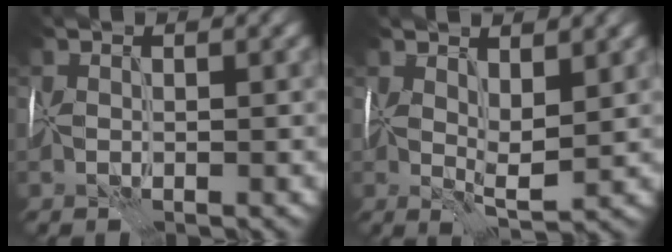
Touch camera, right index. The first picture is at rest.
{"total": 3.0, "force": [0.8, 1.0, 2.7], "torque": [-0.050, -0.008, 0.014]}